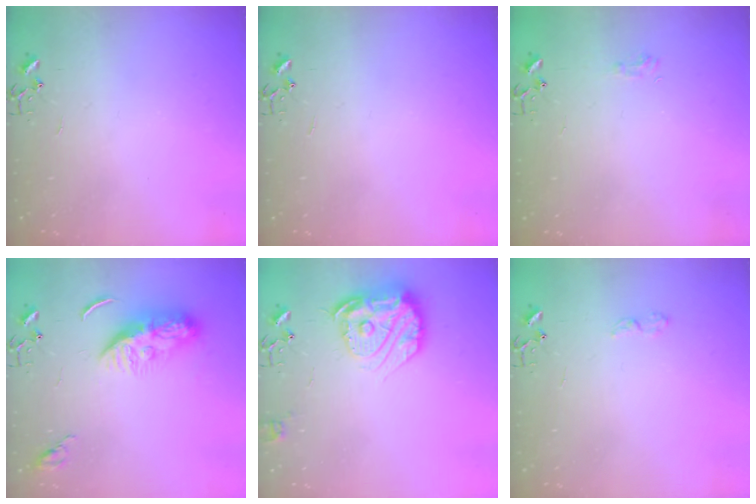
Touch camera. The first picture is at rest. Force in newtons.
{"total": 0.0}
{"total": 6.1, "press": 6.1, "slide": 0.8}
{"total": 10.3, "press": 10.2, "slide": 0.9}
{"total": 17.2, "press": 17.1, "slide": 1.4}
{"total": 4.4, "press": 4.3, "slide": 0.7}